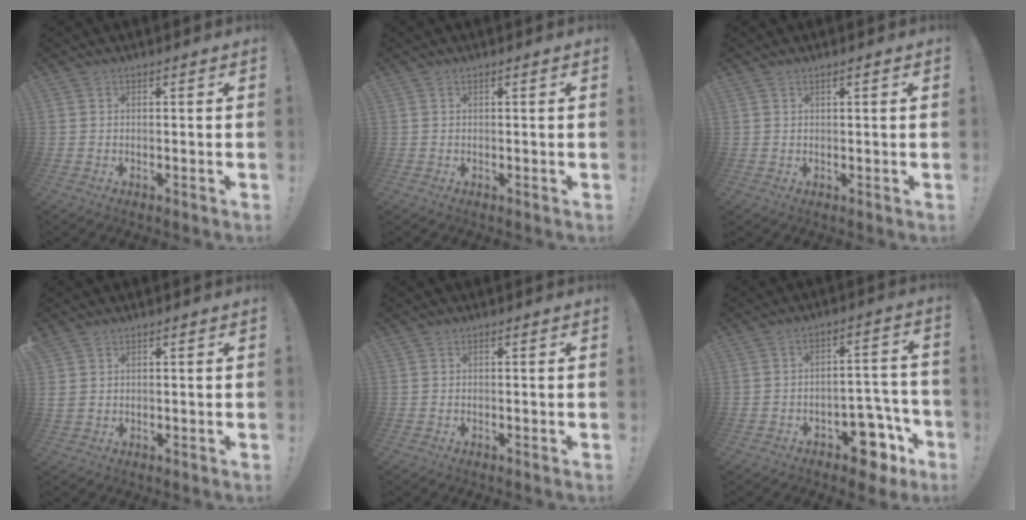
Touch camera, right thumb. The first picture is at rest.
{"total": 0.0}
{"total": 1.0, "force": [0.6, 0.0, 0.8], "torque": [-0.018, 0.001, 0.011]}
{"total": 2.3, "force": [1.6, 1.4, 0.8], "torque": [-0.008, -0.005, 0.030]}
{"total": 0.0}
{"total": 10.5, "force": [-6.4, 5.7, 6.1], "torque": [-0.043, 0.046, -0.106]}